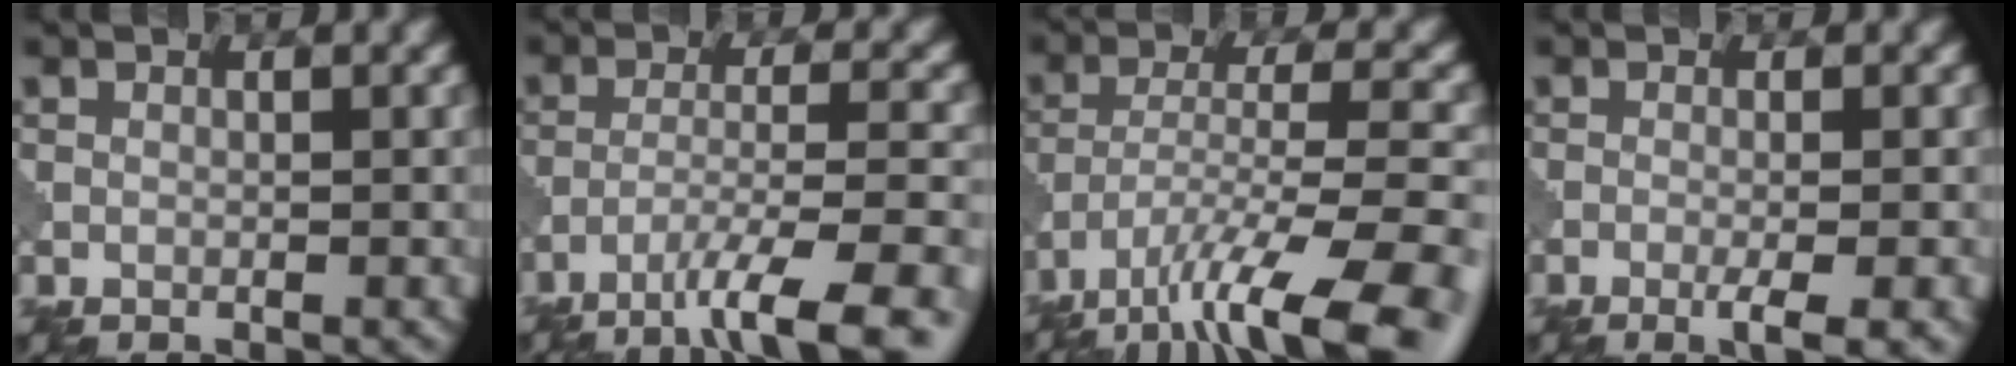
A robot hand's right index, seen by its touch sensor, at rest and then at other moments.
{"total": 8.2, "force": [-5.3, 1.3, 6.1], "torque": [-0.093, 0.004, -0.087]}
{"total": 12.4, "force": [-8.7, 3.1, 8.3], "torque": [-0.150, -0.002, -0.142]}
{"total": 3.1, "force": [-1.2, 0.5, 2.8], "torque": [-0.043, 0.000, -0.026]}